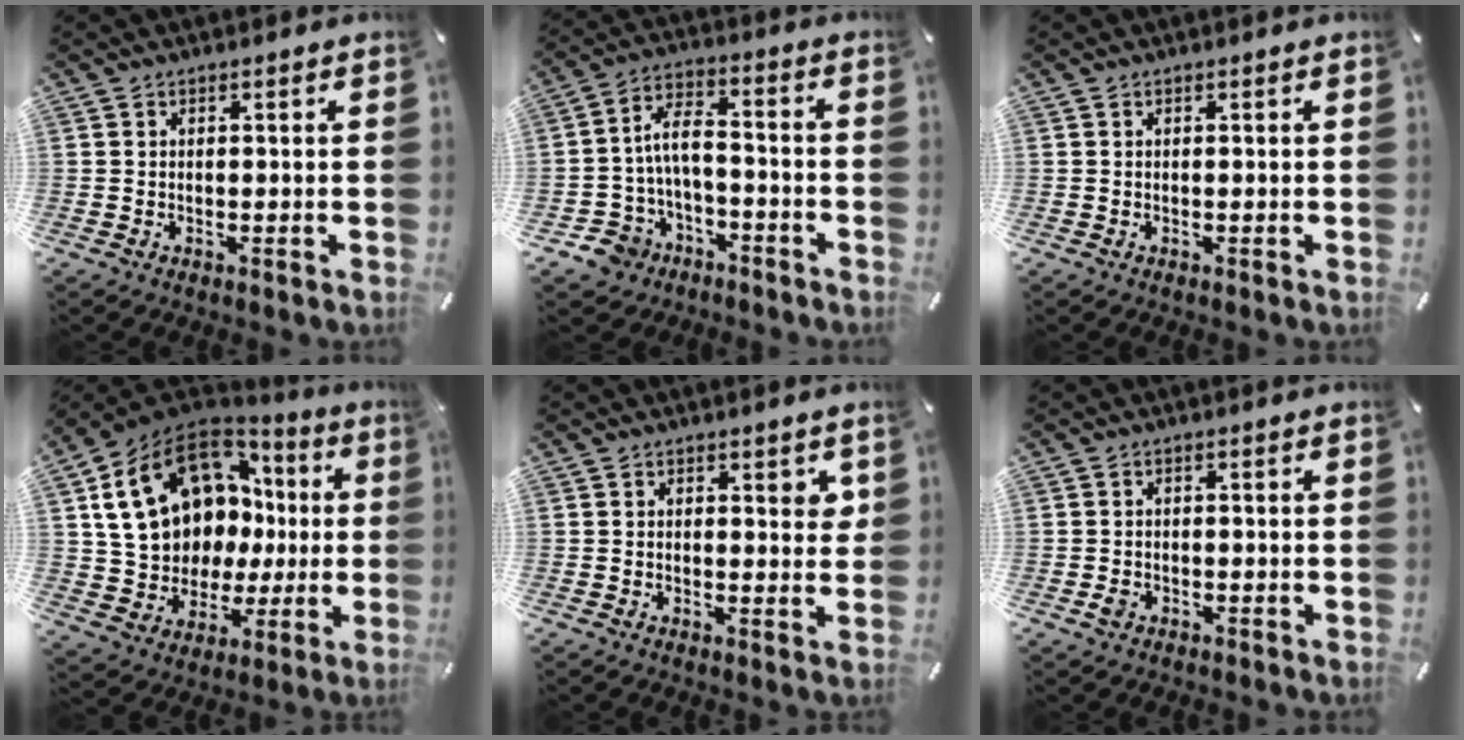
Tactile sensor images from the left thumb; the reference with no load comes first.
{"total": 8.5, "force": [-3.1, 6.1, 5.1], "torque": [-0.114, 0.017, -0.061]}
{"total": 0.0}
{"total": 19.2, "force": [7.3, 14.8, 10.0], "torque": [-0.189, -0.045, 0.155]}
{"total": 3.1, "force": [1.4, 1.6, 2.3], "torque": [-0.016, -0.009, 0.017]}
{"total": 1.9, "force": [-0.8, 1.3, 1.1], "torque": [-0.020, 0.003, -0.014]}